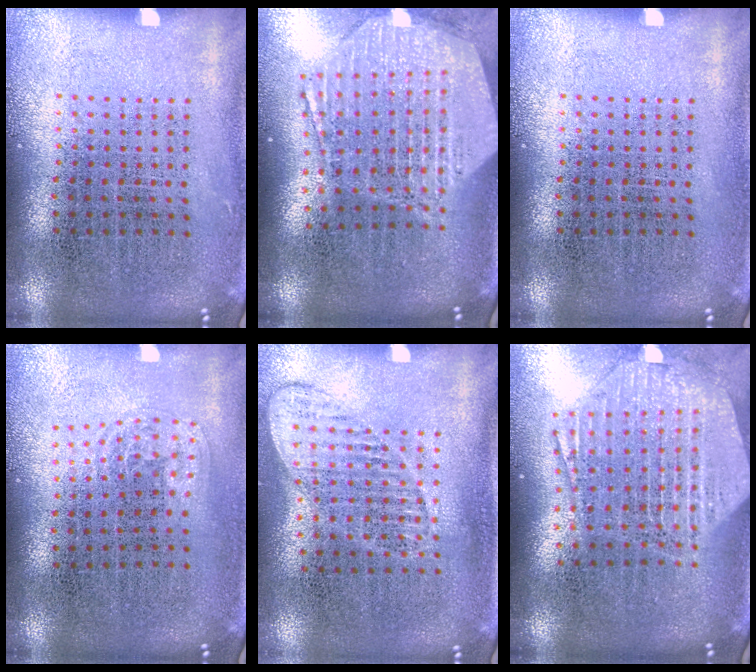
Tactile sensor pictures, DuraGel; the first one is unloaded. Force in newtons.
{"total": 2.9, "press": 2.3, "slide": 1.8}
{"total": 0.0}
{"total": 0.9, "press": 0.6, "slide": 0.7}
{"total": 1.1, "press": 1.1, "slide": 0.2}
{"total": 2.7, "press": 2.2, "slide": 1.6}